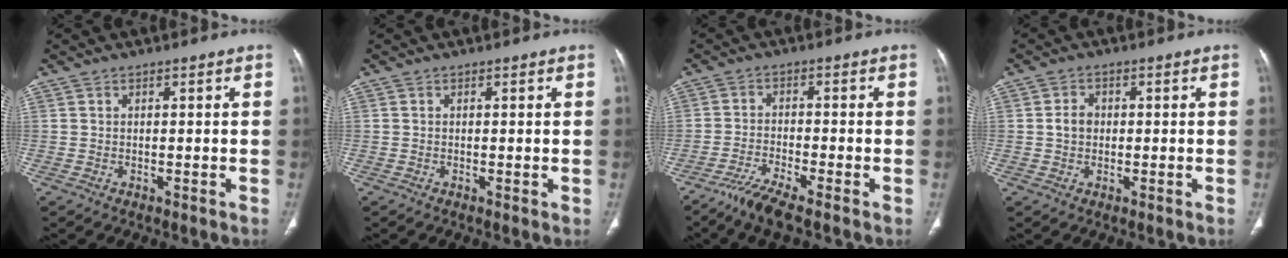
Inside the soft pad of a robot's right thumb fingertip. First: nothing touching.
{"total": 0.0}
{"total": 4.3, "force": [-3.4, 0.1, 2.7], "torque": [-0.071, 0.005, -0.073]}
{"total": 2.9, "force": [0.0, 2.4, 1.7], "torque": [-0.024, 0.010, -0.002]}